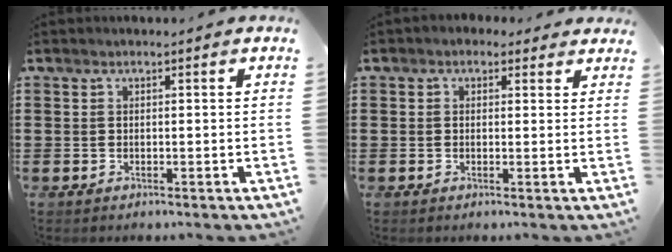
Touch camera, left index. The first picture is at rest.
{"total": 1.7, "force": [1.1, 1.3, 0.4], "torque": [-0.005, 0.006, 0.018]}